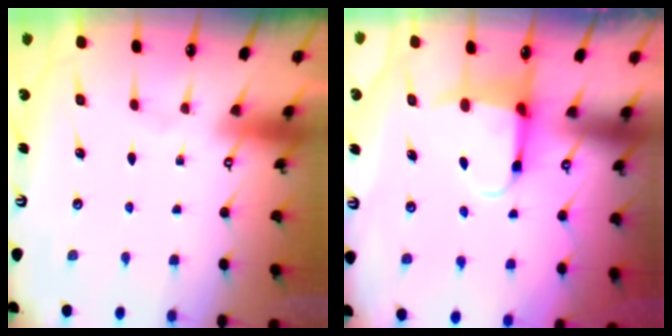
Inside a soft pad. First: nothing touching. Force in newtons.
{"total": 3.8, "press": 3.7, "slide": 1.0}